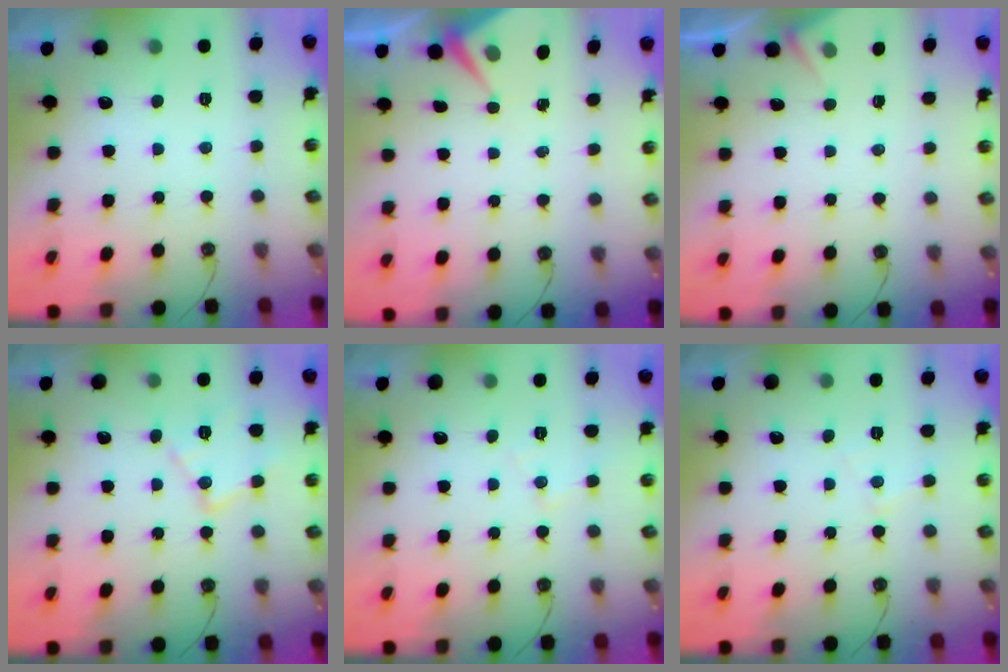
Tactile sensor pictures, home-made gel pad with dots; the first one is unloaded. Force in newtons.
{"total": 4.1, "press": 4.0, "slide": 0.5}
{"total": 3.5, "press": 3.5, "slide": 0.6}
{"total": 12.5, "press": 12.5, "slide": 0.7}
{"total": 5.5, "press": 5.5, "slide": 0.8}
{"total": 5.4, "press": 5.4, "slide": 0.7}